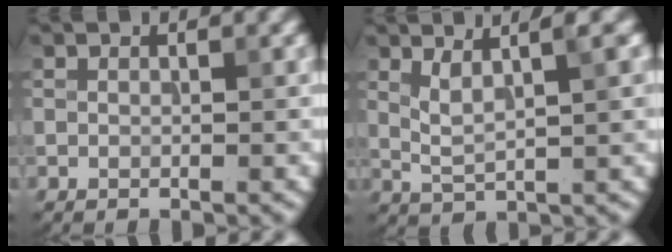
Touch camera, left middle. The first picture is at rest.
{"total": 4.0, "force": [1.8, 0.8, 3.5], "torque": [-0.062, 0.003, 0.036]}